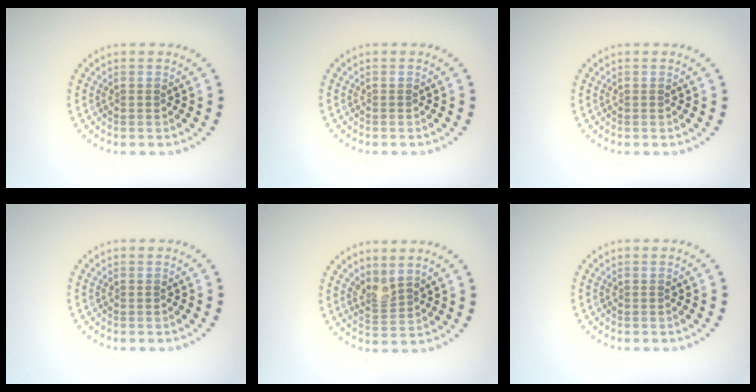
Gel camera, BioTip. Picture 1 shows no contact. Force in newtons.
{"total": 0.0}
{"total": 0.0}
{"total": 0.0}
{"total": 2.1, "press": 1.5, "slide": 1.4}
{"total": 0.0}